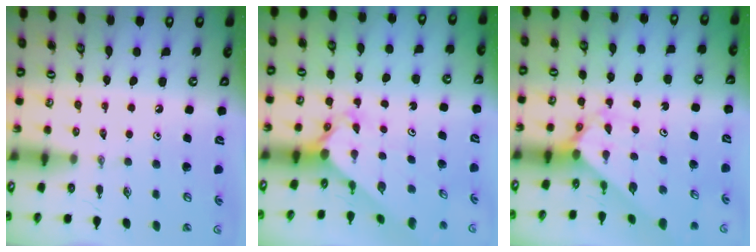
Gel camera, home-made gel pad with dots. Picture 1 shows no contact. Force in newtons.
{"total": 2.6, "press": 2.6, "slide": 0.3}
{"total": 2.4, "press": 2.4, "slide": 0.2}